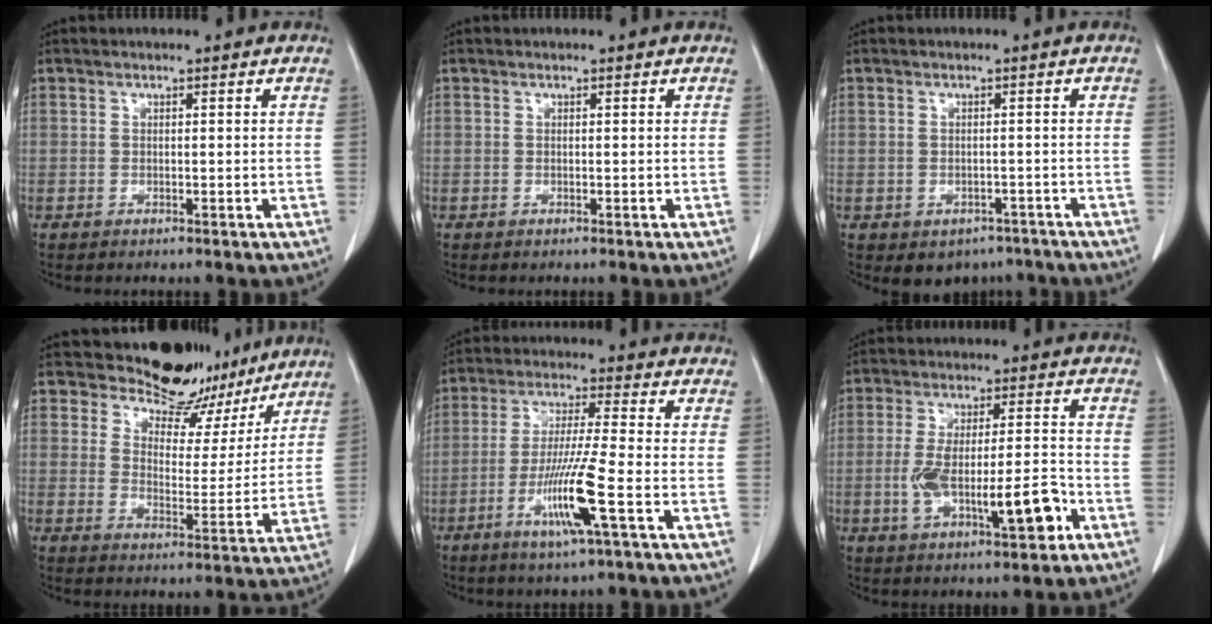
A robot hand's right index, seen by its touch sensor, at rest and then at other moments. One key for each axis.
{"total": 0.0}
{"total": 4.9, "fx": -3.4, "fy": 3.5, "fz": 0.8, "tx": 0.005, "ty": 0.010, "tz": -0.040}
{"total": 11.5, "fx": 10.0, "fy": 5.1, "fz": 2.4, "tx": -0.021, "ty": -0.015, "tz": 0.126}
{"total": 10.4, "fx": -4.0, "fy": -0.8, "fz": 9.5, "tx": -0.186, "ty": -0.018, "tz": -0.077}
{"total": 12.4, "fx": -3.8, "fy": 2.8, "fz": 11.4, "tx": -0.203, "ty": 0.009, "tz": -0.053}